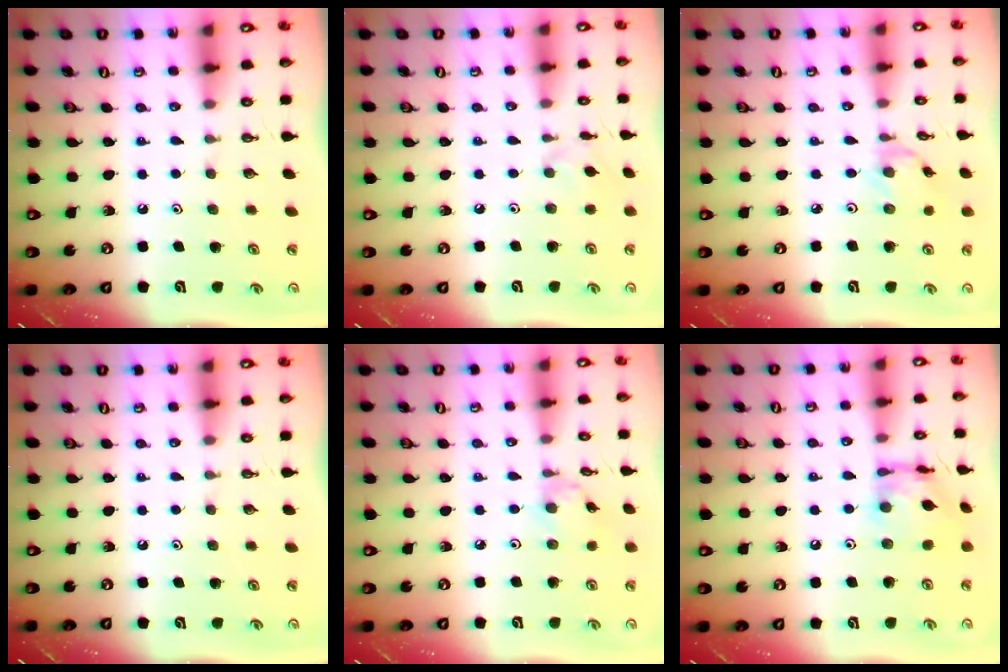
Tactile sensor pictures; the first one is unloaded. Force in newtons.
{"total": 3.3, "press": 3.2, "slide": 0.6}
{"total": 2.0, "press": 2.0, "slide": 0.3}
{"total": 0.0}
{"total": 1.8, "press": 1.7, "slide": 0.1}
{"total": 11.7, "press": 11.7, "slide": 1.0}